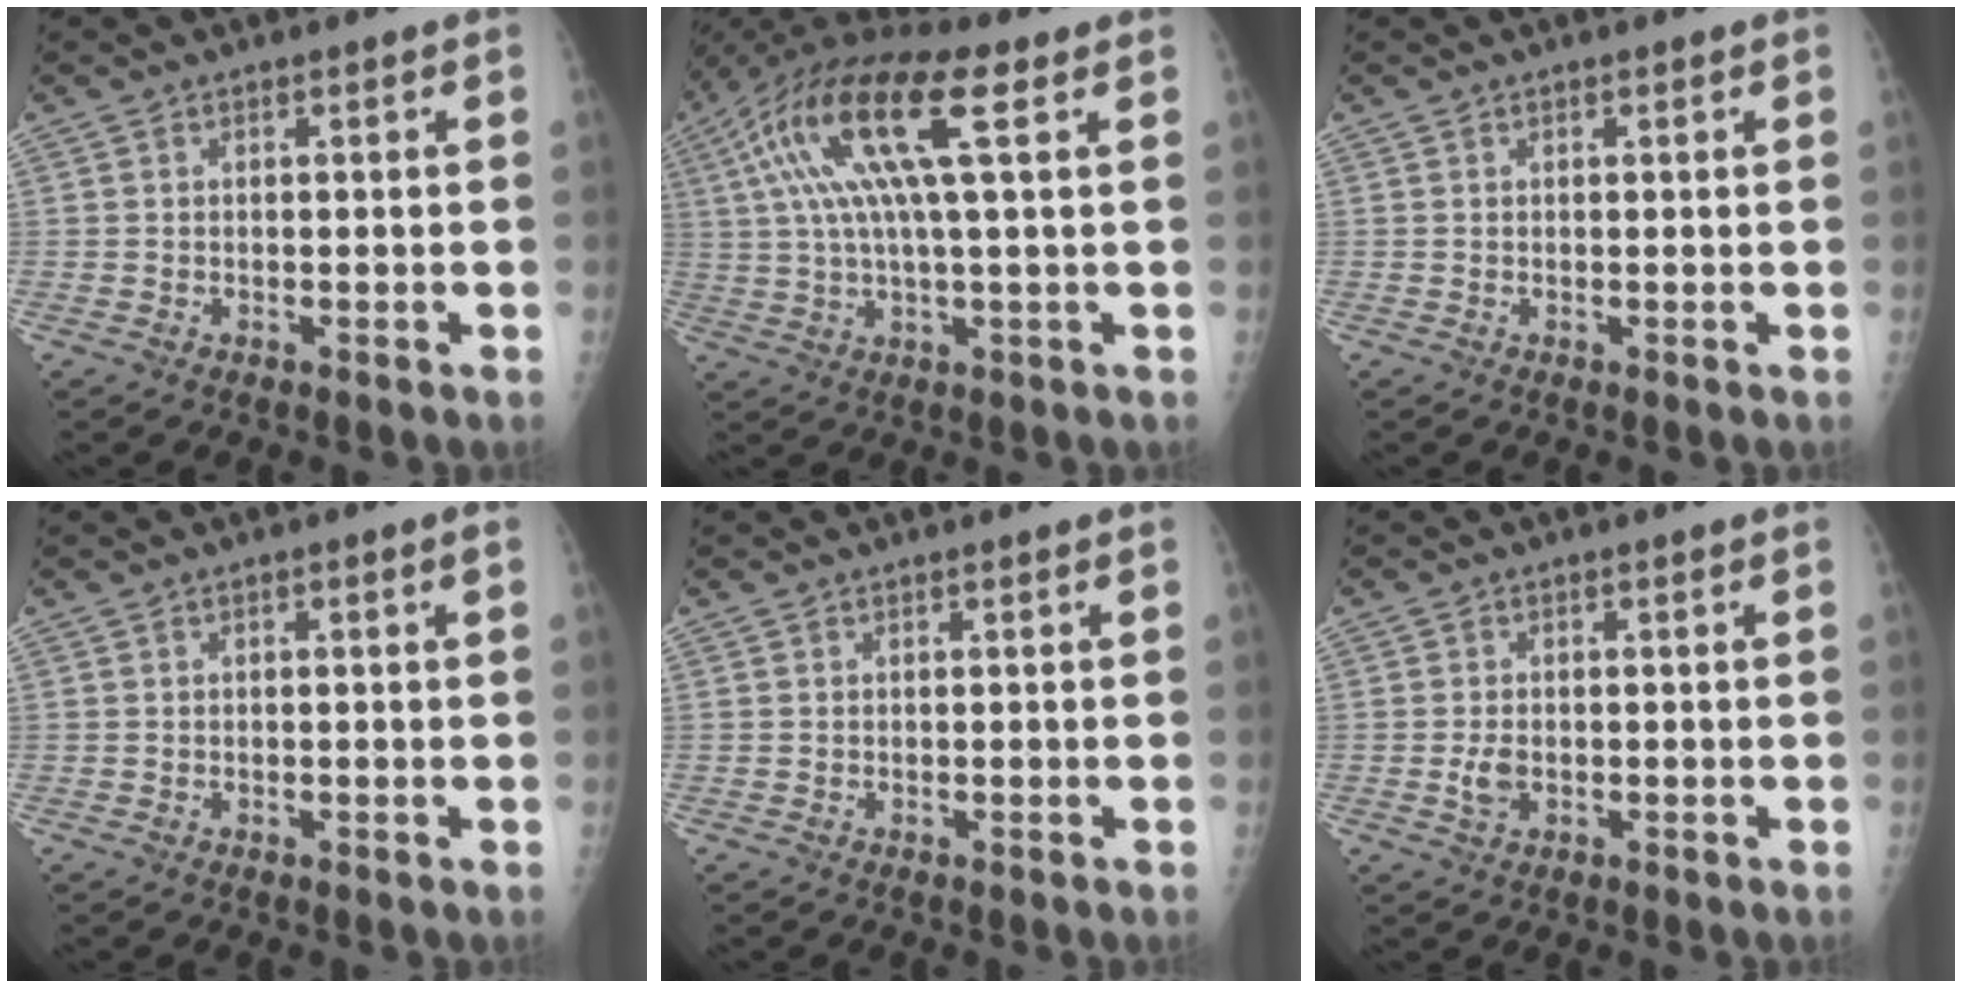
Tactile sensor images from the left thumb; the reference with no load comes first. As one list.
[{"total": 17.1, "force": [5.7, 3.9, 15.7], "torque": [-0.329, 0.024, 0.098]}, {"total": 0.5, "force": [0.3, 0.2, 0.4], "torque": [-0.005, -0.001, 0.005]}, {"total": 1.1, "force": [0.1, 0.2, 1.1], "torque": [-0.018, 0.007, 0.003]}, {"total": 0.0}, {"total": 2.7, "force": [-0.5, 1.8, 2.0], "torque": [-0.037, 0.000, -0.008]}]